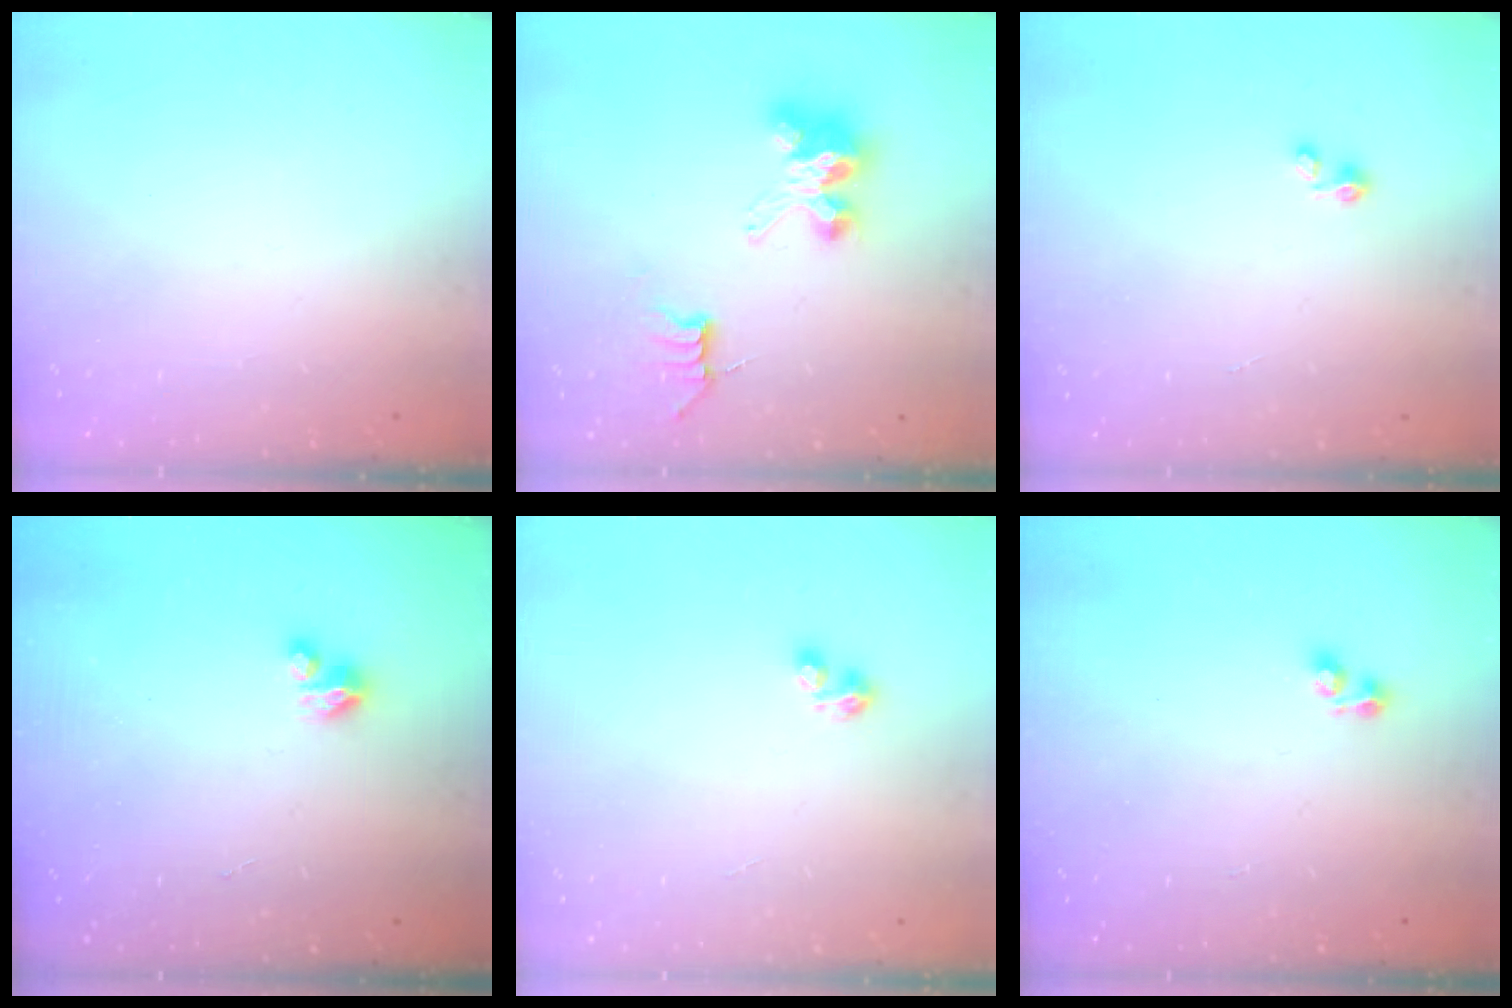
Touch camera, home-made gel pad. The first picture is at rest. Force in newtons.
{"total": 7.1, "press": 7.1, "slide": 0.2}
{"total": 0.0}
{"total": 2.9, "press": 2.9, "slide": 0.2}
{"total": 2.8, "press": 2.8, "slide": 0.5}
{"total": 1.9, "press": 1.9, "slide": 0.3}